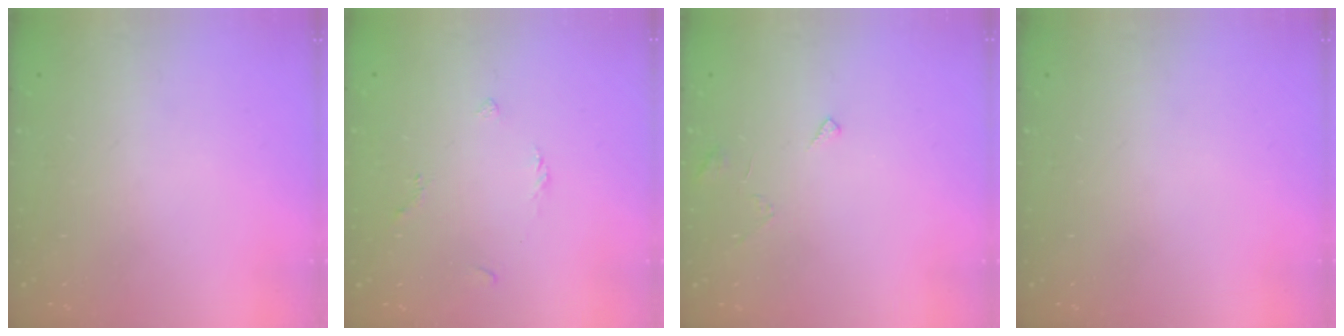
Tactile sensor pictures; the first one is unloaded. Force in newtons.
{"total": 2.1, "press": 2.0, "slide": 0.6}
{"total": 3.5, "press": 3.5, "slide": 0.4}
{"total": 0.0}